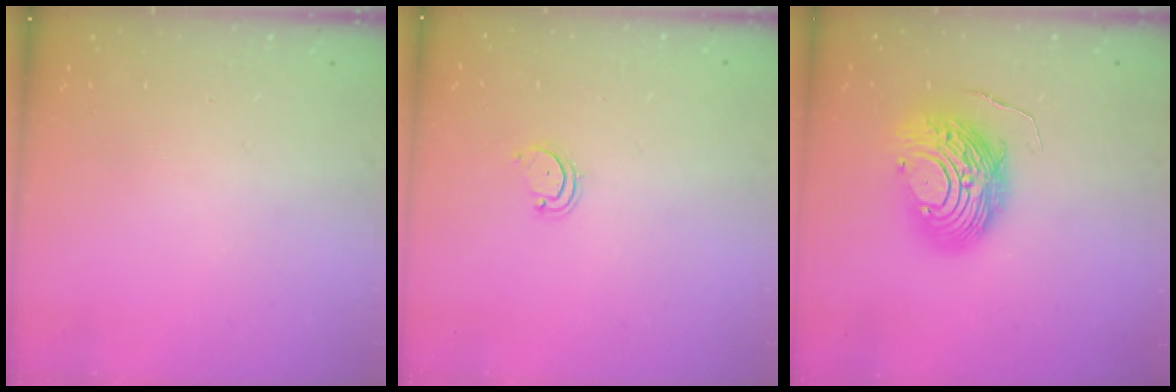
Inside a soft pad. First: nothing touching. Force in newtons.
{"total": 2.6, "press": 2.6, "slide": 0.2}
{"total": 12.2, "press": 12.2, "slide": 1.2}